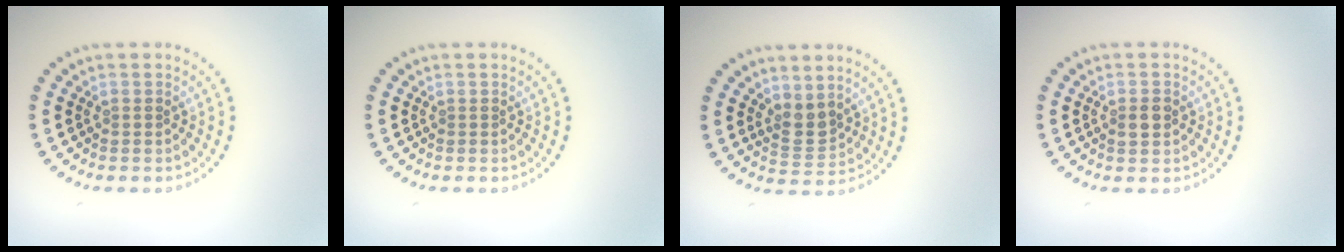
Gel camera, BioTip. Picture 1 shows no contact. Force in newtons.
{"total": 0.0}
{"total": 2.2, "press": 1.8, "slide": 1.3}
{"total": 1.5, "press": 1.5, "slide": 0.2}